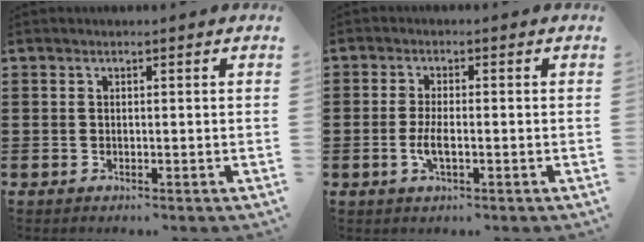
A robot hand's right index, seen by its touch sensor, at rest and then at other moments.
{"total": 3.2, "force": [-0.9, 0.7, 3.0], "torque": [-0.067, -0.008, -0.020]}